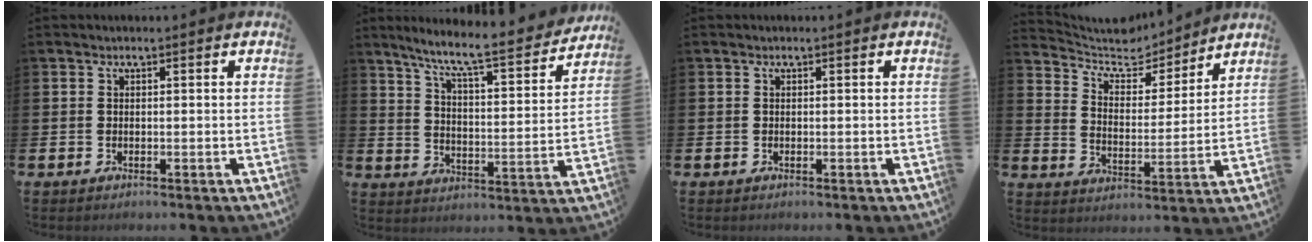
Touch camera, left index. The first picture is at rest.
{"total": 8.4, "force": [7.4, 0.6, 3.8], "torque": [-0.100, -0.055, 0.121]}
{"total": 0.0}
{"total": 6.8, "force": [6.3, 2.2, 1.0], "torque": [-0.052, -0.053, 0.107]}